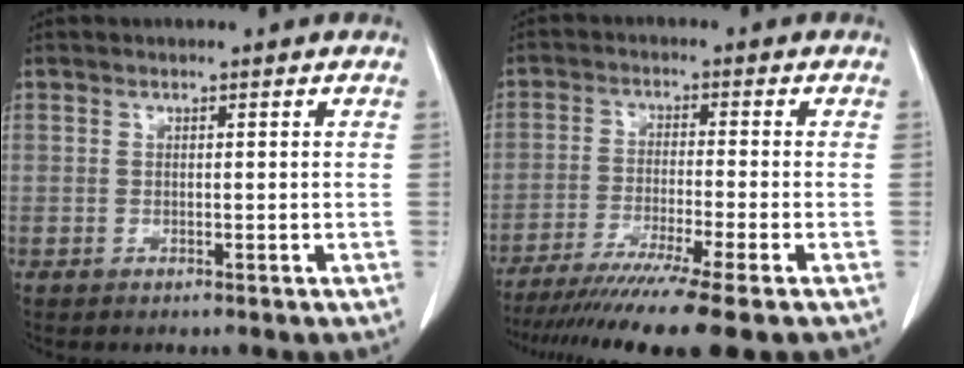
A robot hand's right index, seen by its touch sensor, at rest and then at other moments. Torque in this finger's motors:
{"motor_torque": [1.68, -0.46, 0.78, 0.18]}